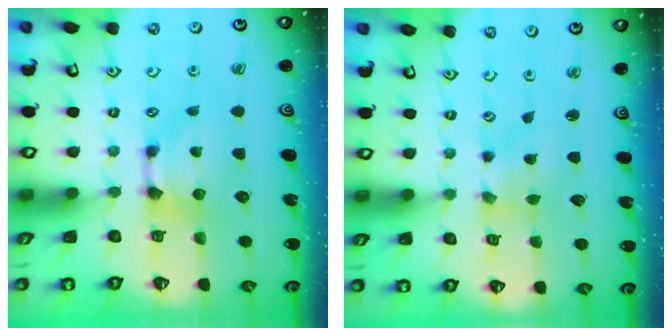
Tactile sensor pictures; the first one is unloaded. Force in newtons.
{"total": 2.9, "press": 2.7, "slide": 0.9}